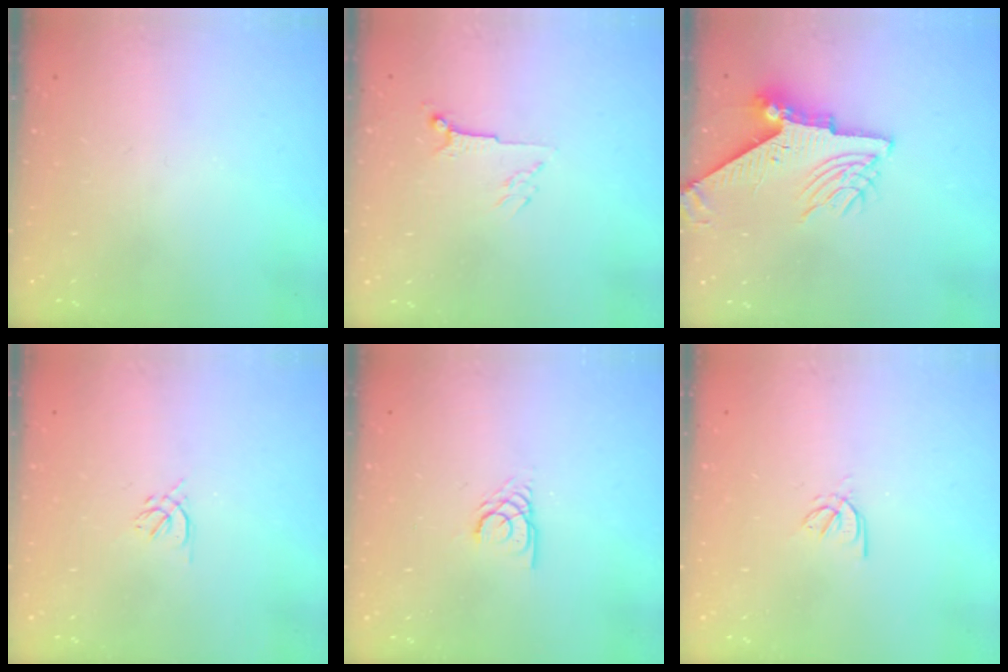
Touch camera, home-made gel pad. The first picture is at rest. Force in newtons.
{"total": 4.5, "press": 4.4, "slide": 1.0}
{"total": 8.7, "press": 8.7, "slide": 1.2}
{"total": 1.6, "press": 1.5, "slide": 0.6}
{"total": 2.7, "press": 2.7, "slide": 0.1}
{"total": 1.7, "press": 1.6, "slide": 0.5}